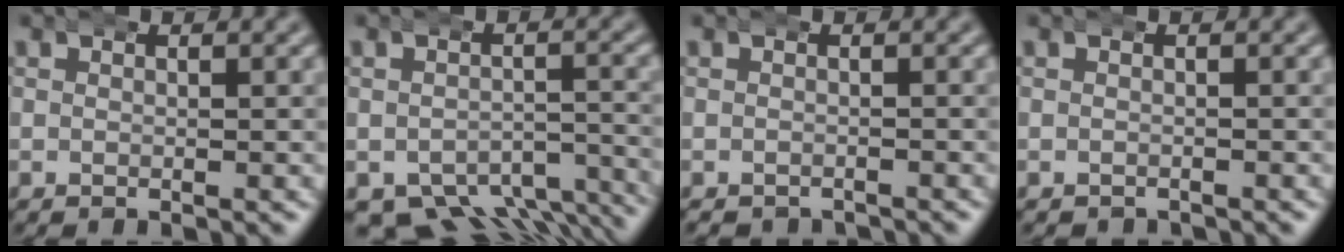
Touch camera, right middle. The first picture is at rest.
{"total": 8.0, "force": [-6.2, 3.8, 3.2], "torque": [-0.036, -0.031, -0.088]}
{"total": 1.4, "force": [-1.3, 0.2, -0.3], "torque": [0.002, -0.011, -0.016]}
{"total": 0.8, "force": [-0.7, 0.0, -0.3], "torque": [0.003, -0.005, -0.007]}